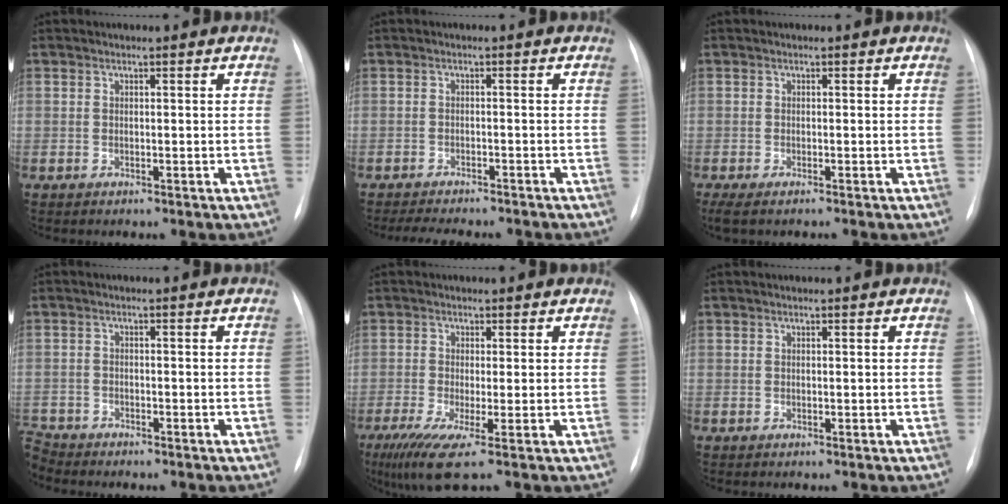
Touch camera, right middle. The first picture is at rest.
{"total": 8.8, "force": [-7.9, 1.8, 3.4], "torque": [-0.051, -0.006, -0.106]}
{"total": 3.1, "force": [-2.4, 0.5, 1.8], "torque": [-0.027, -0.009, -0.036]}
{"total": 4.0, "force": [-3.8, 1.2, 0.1], "torque": [0.001, -0.007, -0.069]}
{"total": 6.2, "force": [-3.3, 0.3, 5.2], "torque": [-0.096, -0.021, -0.060]}
{"total": 0.0}